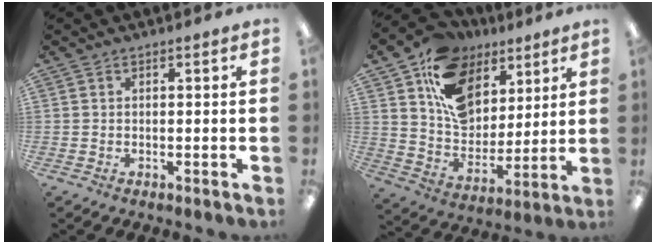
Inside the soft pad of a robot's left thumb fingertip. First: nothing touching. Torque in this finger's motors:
{"motor_torque": [0.04, 0.39, 1.16, -1.56, -0.04]}